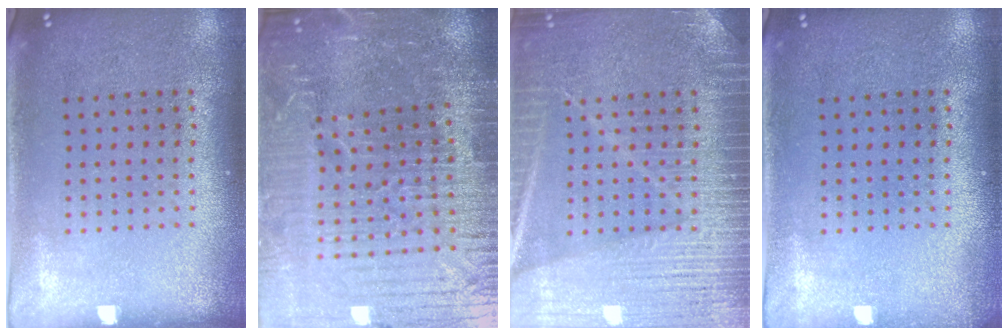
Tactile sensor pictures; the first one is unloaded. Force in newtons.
{"total": 7.1, "press": 6.1, "slide": 3.6}
{"total": 6.5, "press": 6.4, "slide": 0.8}
{"total": 0.7, "press": 0.7, "slide": 0.1}